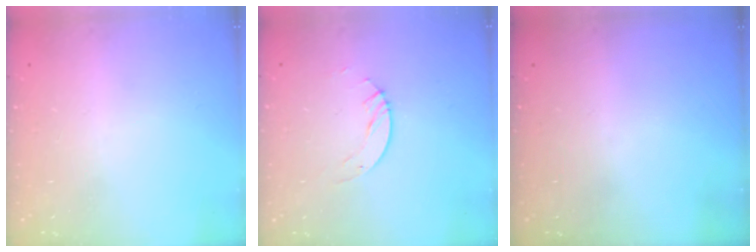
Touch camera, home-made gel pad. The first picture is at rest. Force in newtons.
{"total": 4.5, "press": 4.5, "slide": 0.4}
{"total": 0.0}